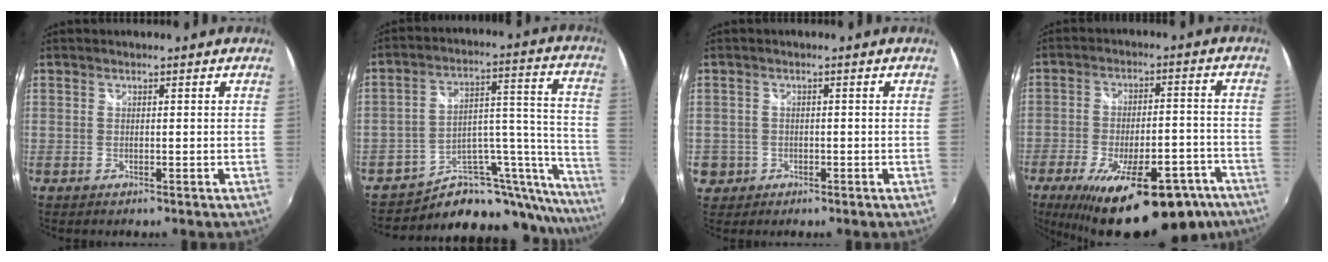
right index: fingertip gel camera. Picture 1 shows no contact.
{"total": 22.2, "force": [-18.7, 8.6, 8.4], "torque": [-0.085, 0.056, -0.270]}
{"total": 4.3, "force": [-1.0, 4.1, 0.8], "torque": [-0.029, 0.008, -0.010]}
{"total": 24.1, "force": [-16.8, 8.5, 15.0], "torque": [-0.246, -0.025, -0.229]}